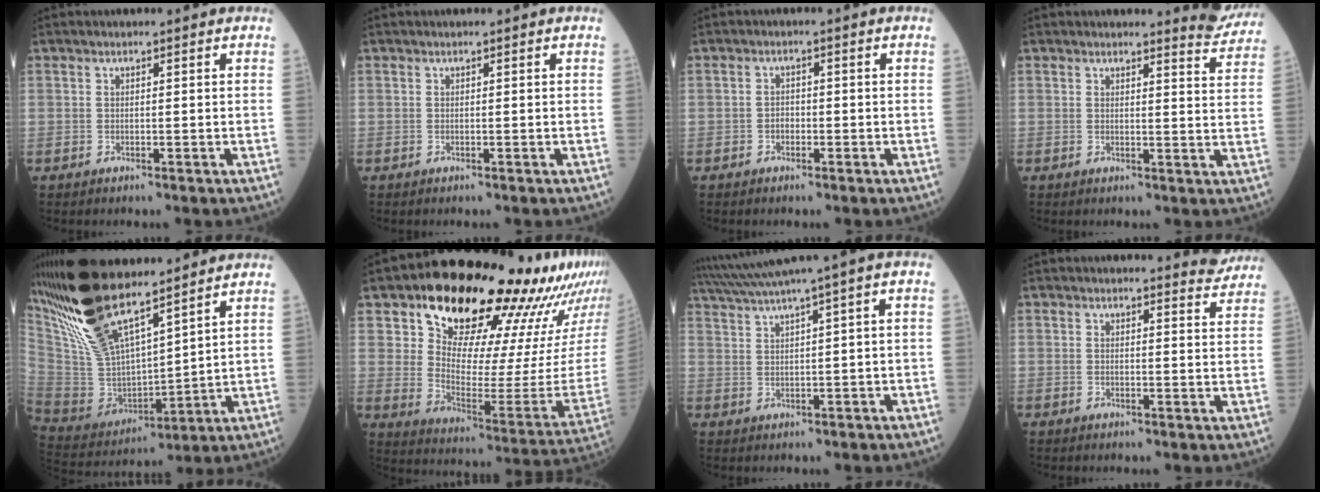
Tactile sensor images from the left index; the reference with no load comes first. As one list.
[{"total": 0.0}, {"total": 1.4, "force": [-0.6, 1.0, 0.7], "torque": [-0.008, 0.004, -0.010]}, {"total": 5.0, "force": [5.0, 0.4, -0.1], "torque": [0.007, -0.038, 0.035]}, {"total": 18.6, "force": [14.5, 4.2, 11.0], "torque": [-0.231, 0.002, 0.286]}, {"total": 24.6, "force": [18.3, 7.7, 14.6], "torque": [-0.209, -0.019, 0.251]}, {"total": 6.8, "force": [4.4, -1.4, 4.9], "torque": [-0.092, 0.027, 0.081]}, {"total": 2.6, "force": [2.6, 0.4, -0.5], "torque": [0.006, -0.023, 0.014]}]